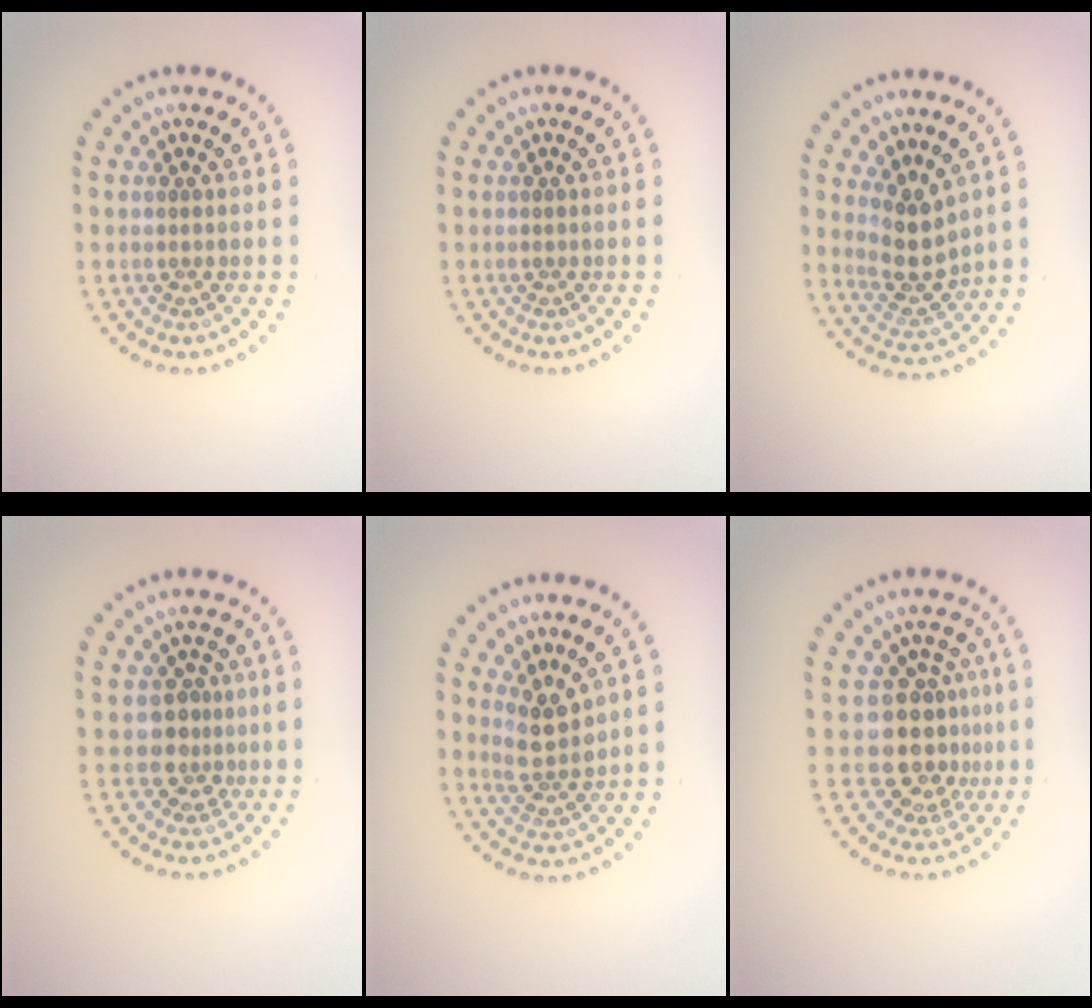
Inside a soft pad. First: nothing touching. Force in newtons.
{"total": 0.0}
{"total": 3.3, "press": 2.9, "slide": 1.6}
{"total": 2.4, "press": 1.8, "slide": 1.7}
{"total": 2.6, "press": 2.3, "slide": 1.3}
{"total": 4.3, "press": 3.4, "slide": 2.7}